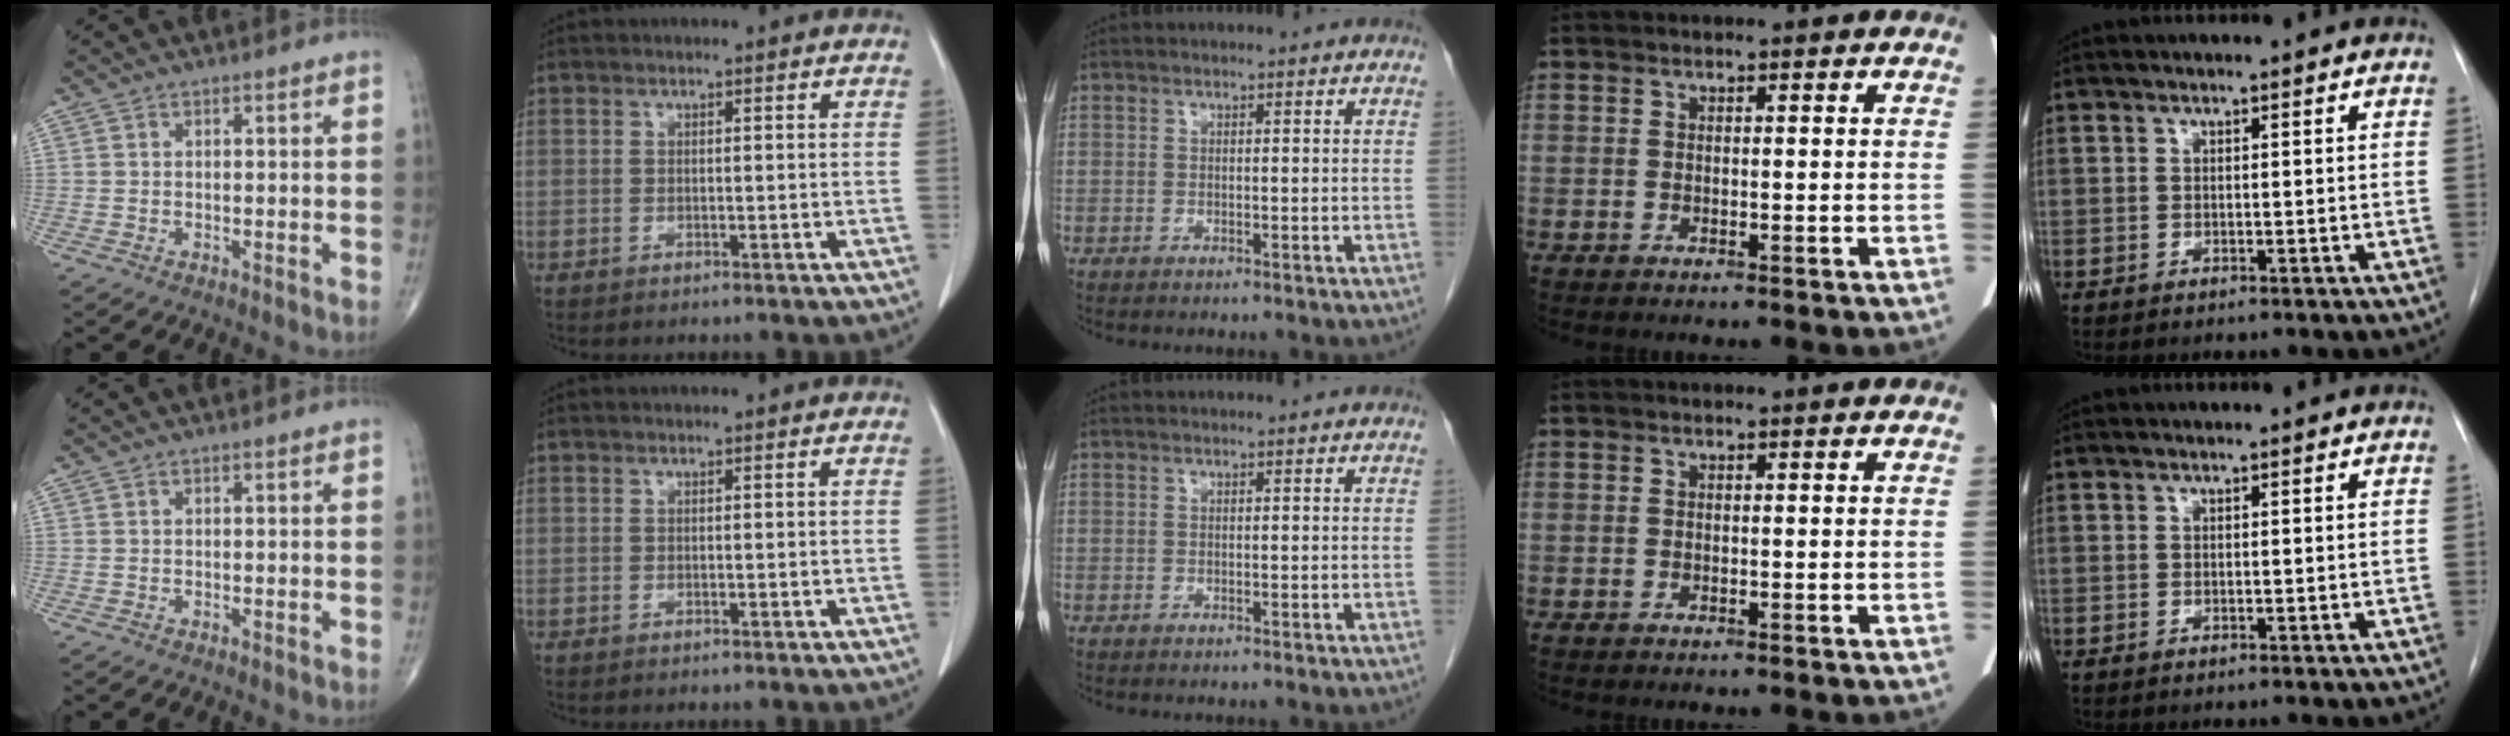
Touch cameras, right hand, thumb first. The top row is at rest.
{}